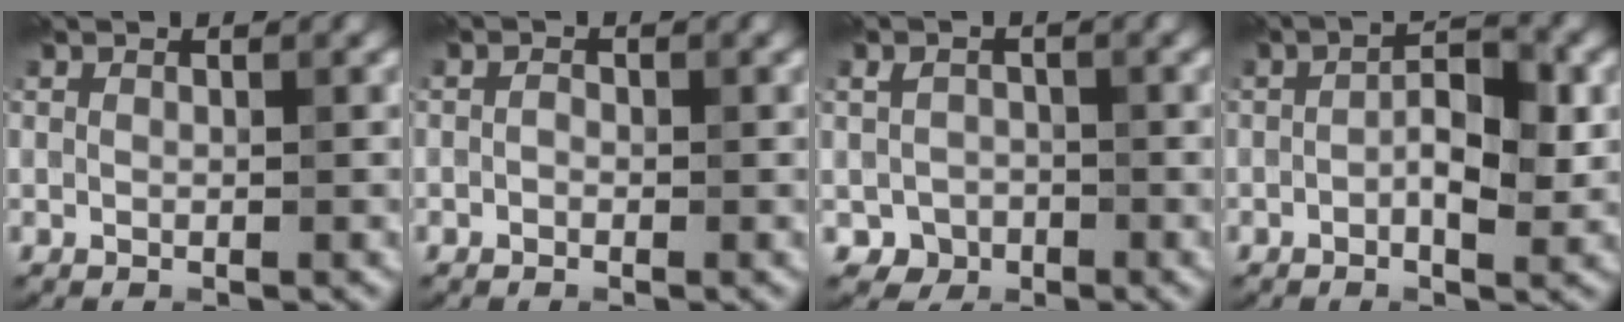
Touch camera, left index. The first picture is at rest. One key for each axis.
{"total": 0.7, "fx": -0.3, "fy": 0.5, "fz": 0.4, "tx": -0.006, "ty": -0.001, "tz": -0.006}
{"total": 2.1, "fx": -0.8, "fy": 1.9, "fz": 0.6, "tx": -0.004, "ty": -0.004, "tz": -0.015}
{"total": 4.3, "fx": -0.4, "fy": 1.7, "fz": 3.9, "tx": -0.064, "ty": 0.004, "tz": -0.012}